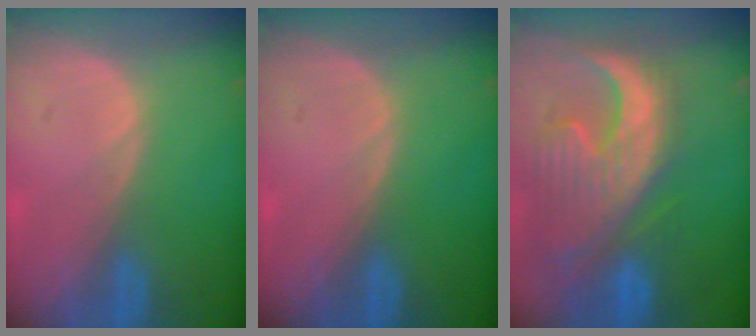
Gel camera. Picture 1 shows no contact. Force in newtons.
{"total": 0.0}
{"total": 13.6, "press": 11.5, "slide": 7.2}